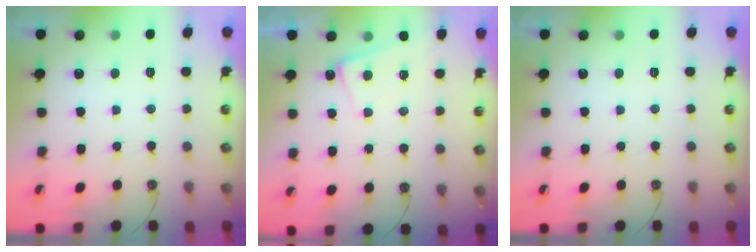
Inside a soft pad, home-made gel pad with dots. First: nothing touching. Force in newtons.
{"total": 1.3, "press": 1.2, "slide": 0.4}
{"total": 0.0}